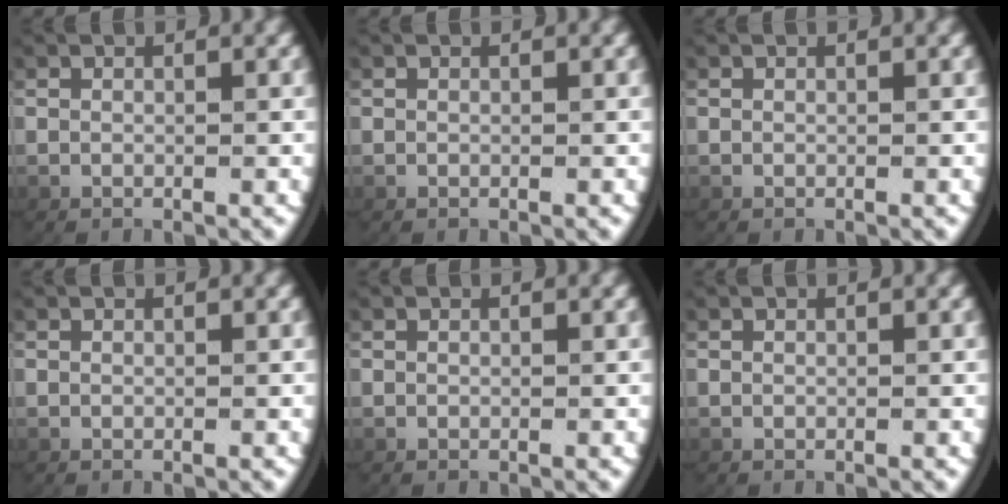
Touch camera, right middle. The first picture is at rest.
{"total": 0.0}
{"total": 0.0}
{"total": 0.0}
{"total": 0.0}
{"total": 0.0}